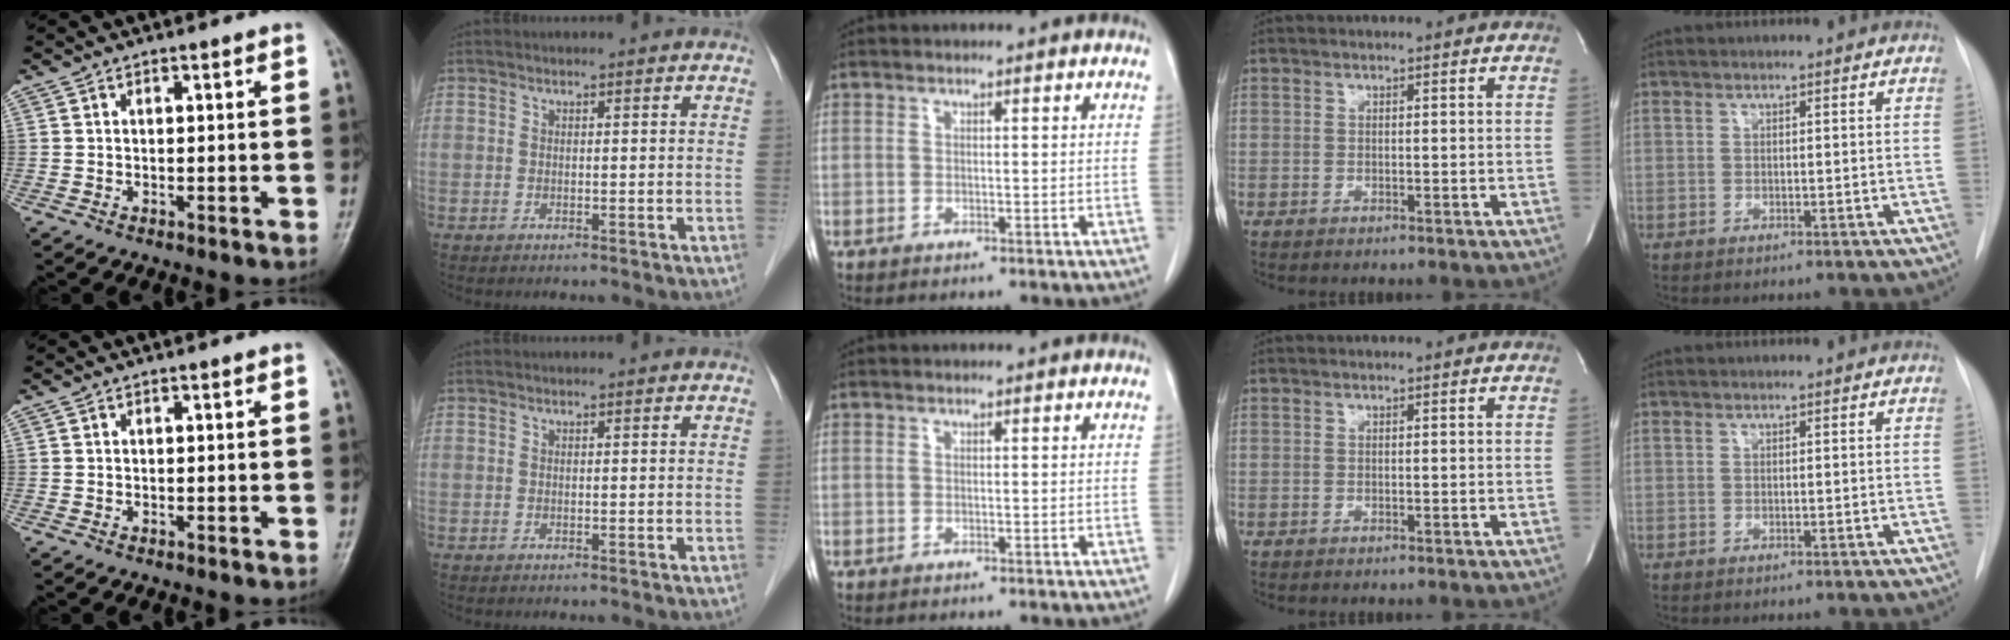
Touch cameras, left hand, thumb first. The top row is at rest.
{}